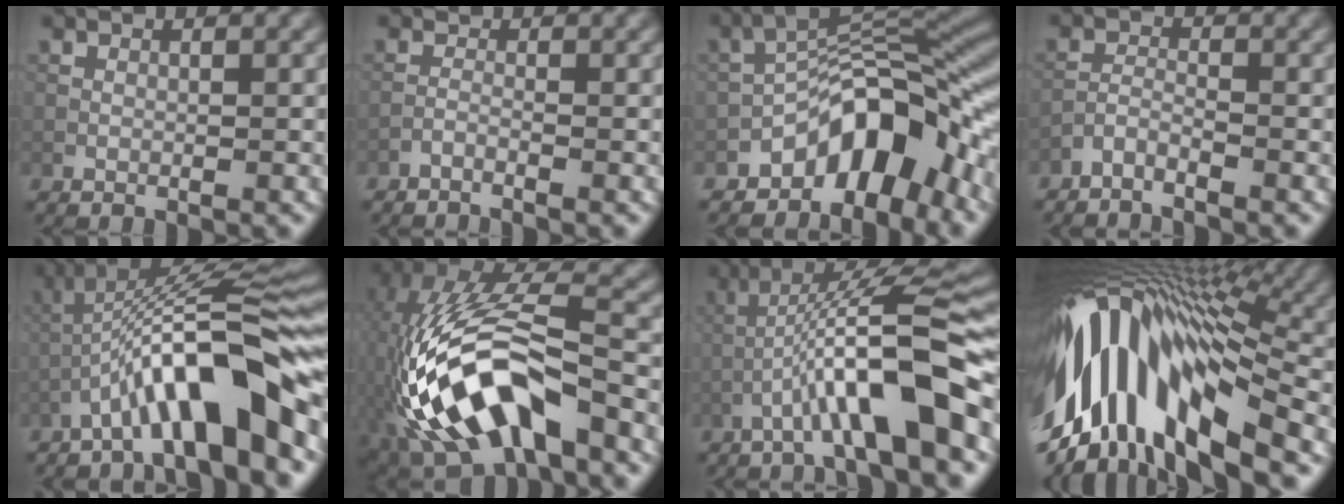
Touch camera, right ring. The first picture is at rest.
{"total": 0.6, "force": [-0.6, 0.1, 0.0], "torque": [0.000, 0.002, -0.014]}
{"total": 8.9, "force": [-4.7, 4.2, 6.2], "torque": [-0.060, 0.024, -0.090]}
{"total": 1.4, "force": [-1.3, 0.2, 0.2], "torque": [-0.004, 0.003, -0.033]}
{"total": 10.8, "force": [-5.2, 1.9, 9.2], "torque": [-0.140, 0.031, -0.083]}
{"total": 14.5, "force": [-5.3, 6.7, 11.7], "torque": [-0.230, 0.004, -0.088]}
{"total": 9.6, "force": [-4.0, 1.3, 8.6], "torque": [-0.131, 0.032, -0.061]}
{"total": 15.3, "force": [-2.0, 7.2, 13.4], "torque": [-0.242, 0.006, -0.028]}